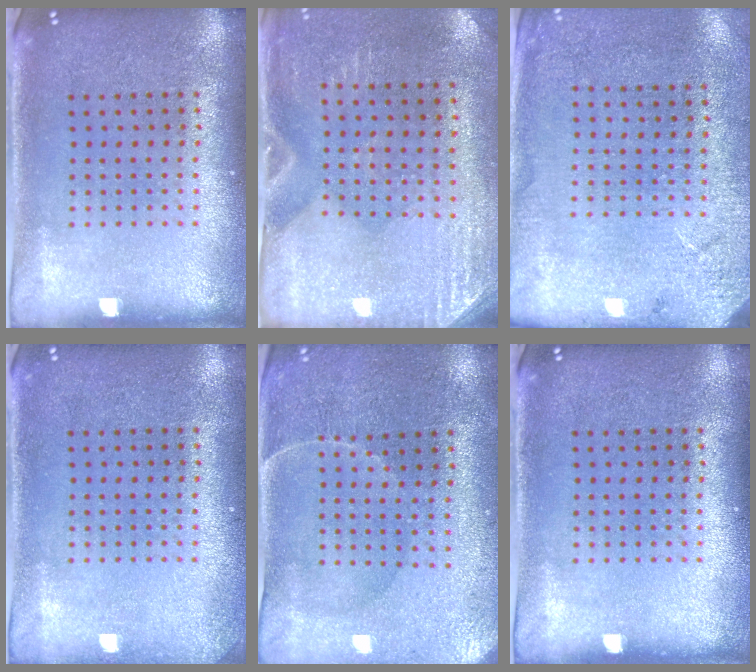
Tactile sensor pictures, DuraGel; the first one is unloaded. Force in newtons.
{"total": 2.8, "press": 2.5, "slide": 1.3}
{"total": 2.6, "press": 2.4, "slide": 0.9}
{"total": 1.0, "press": 1.0, "slide": 0.1}
{"total": 0.6, "press": 0.4, "slide": 0.5}
{"total": 0.0}